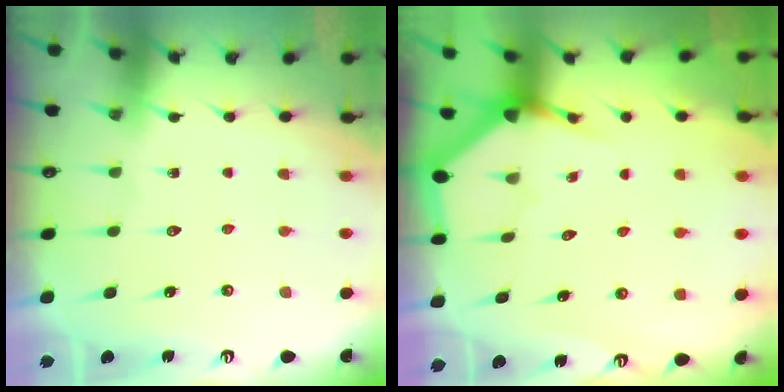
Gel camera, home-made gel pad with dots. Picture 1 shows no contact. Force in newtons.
{"total": 3.5, "press": 3.5, "slide": 0.3}